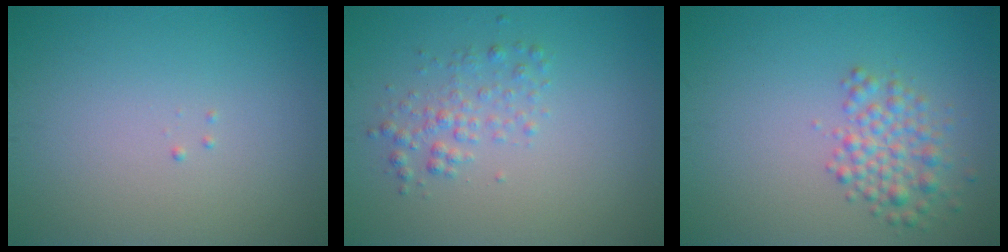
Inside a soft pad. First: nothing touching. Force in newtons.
{"total": 2.0, "press": 2.0, "slide": 0.1}
{"total": 2.9, "press": 2.9, "slide": 0.1}